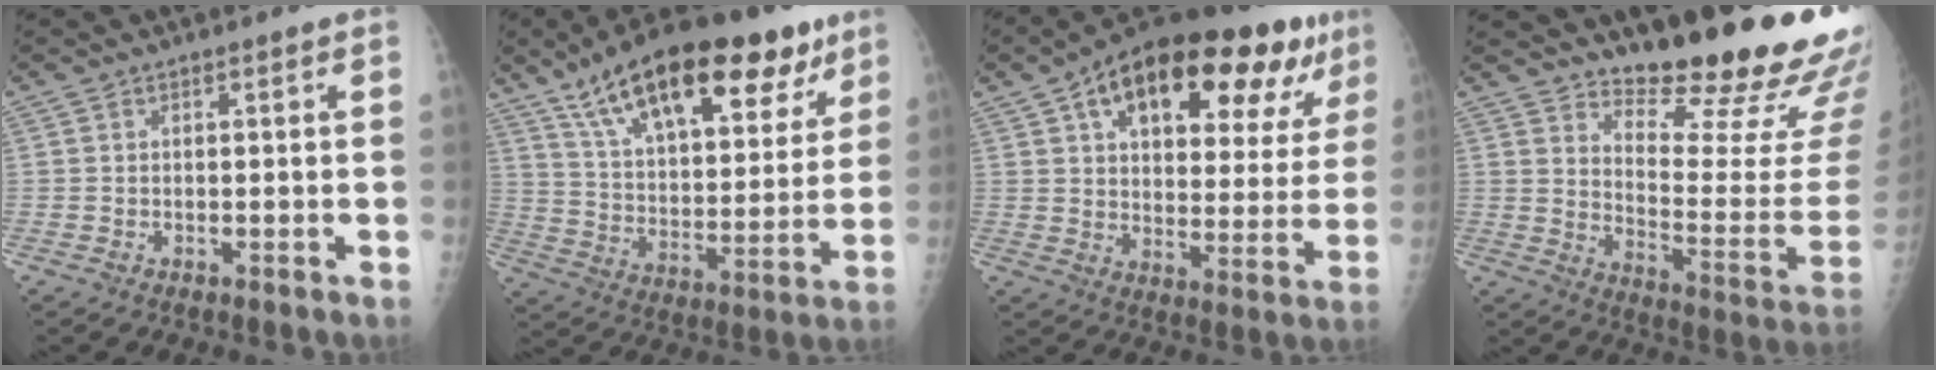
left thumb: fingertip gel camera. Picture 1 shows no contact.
{"total": 27.5, "force": [16.8, 11.5, 18.5], "torque": [-0.257, -0.028, 0.268]}
{"total": 27.0, "force": [13.8, 12.0, 19.9], "torque": [-0.258, 0.008, 0.201]}
{"total": 20.1, "force": [17.3, 2.5, 9.9], "torque": [-0.112, -0.169, 0.245]}